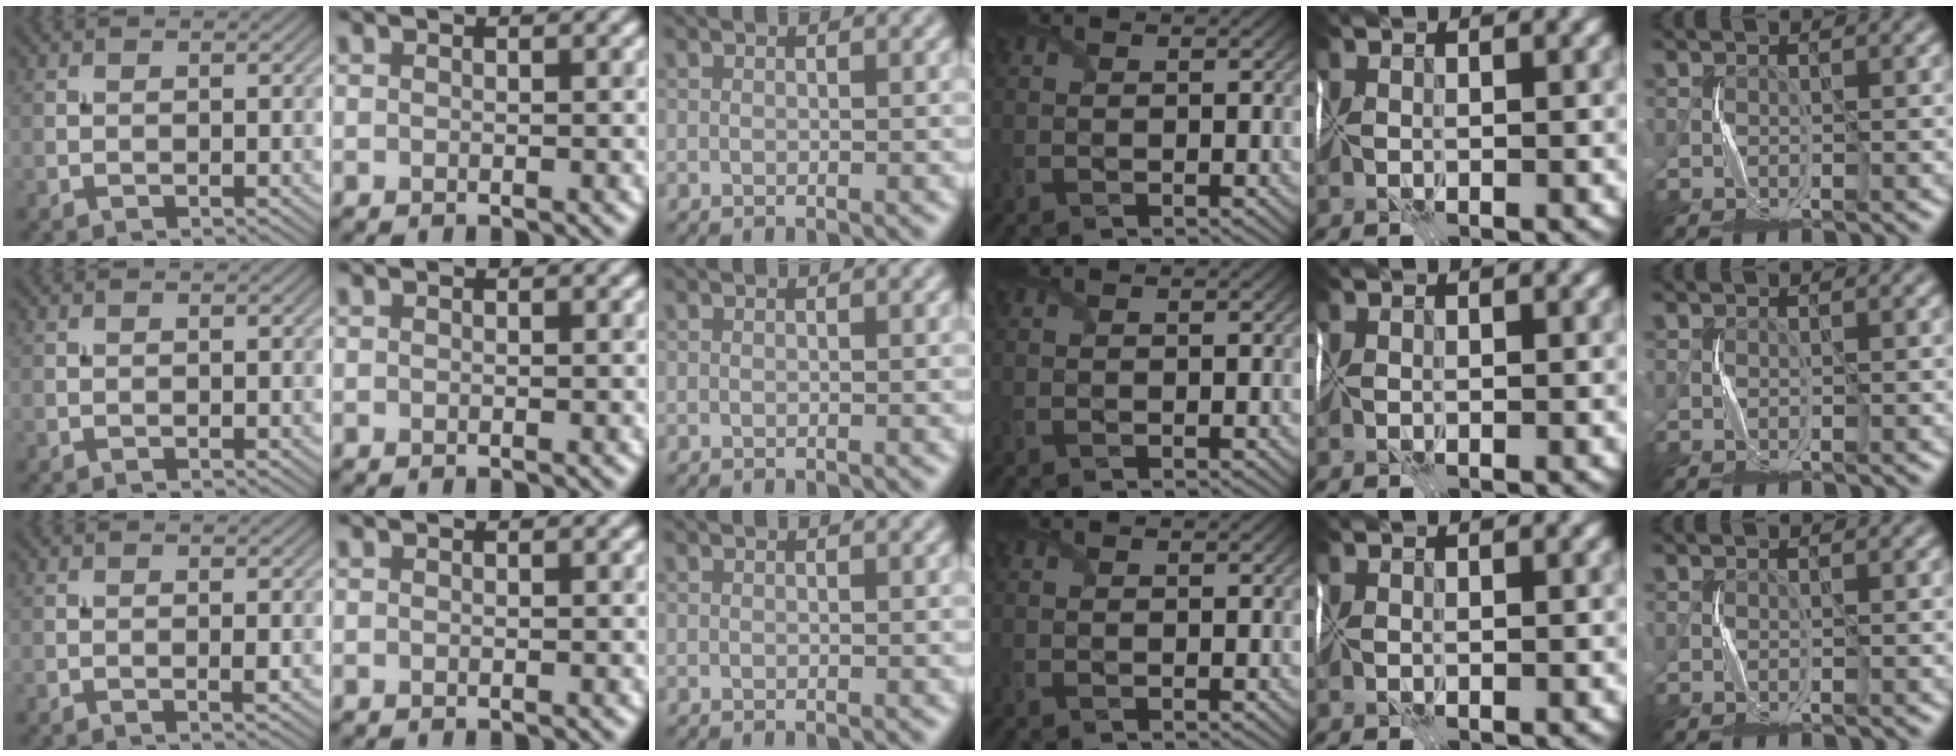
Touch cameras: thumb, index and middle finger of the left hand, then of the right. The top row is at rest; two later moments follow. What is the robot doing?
{"motion": "fold", "object": "shipping label"}